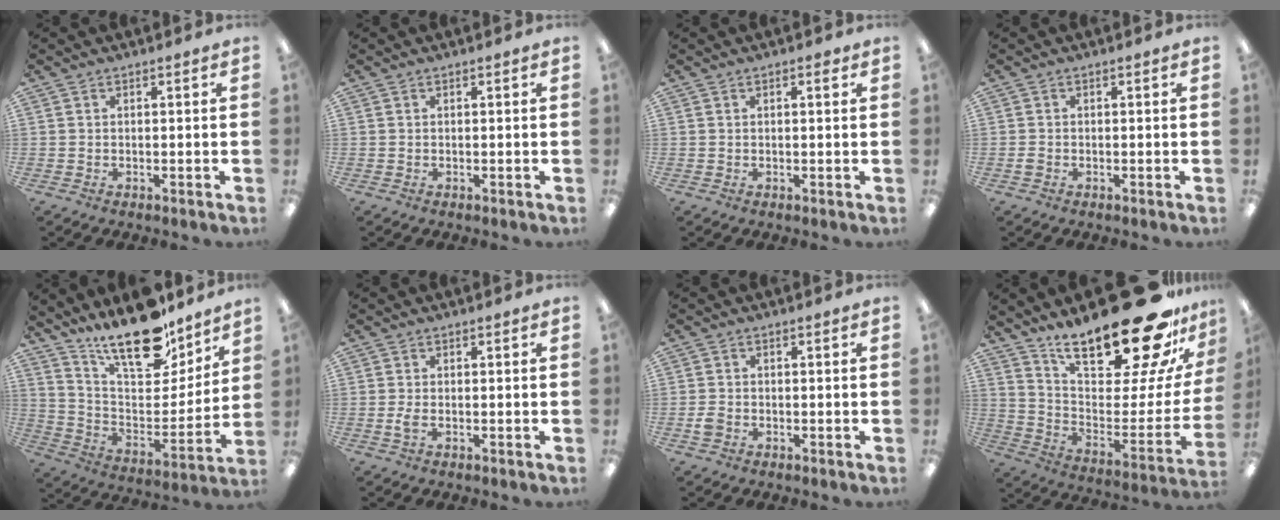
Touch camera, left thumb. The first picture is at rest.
{"total": 0.0}
{"total": 1.6, "force": [0.7, 0.5, 1.3], "torque": [-0.011, -0.003, 0.008]}
{"total": 1.0, "force": [-0.4, 0.7, 0.6], "torque": [-0.011, 0.003, -0.009]}
{"total": 20.9, "force": [16.7, 7.3, 10.2], "torque": [-0.172, -0.117, 0.291]}
{"total": 2.0, "force": [-0.3, 0.8, 1.8], "torque": [-0.047, -0.002, -0.011]}
{"total": 2.0, "force": [-0.8, 1.5, 1.1], "torque": [-0.019, 0.003, -0.014]}
{"total": 28.5, "force": [21.0, 8.8, 17.3], "torque": [-0.244, -0.153, 0.352]}